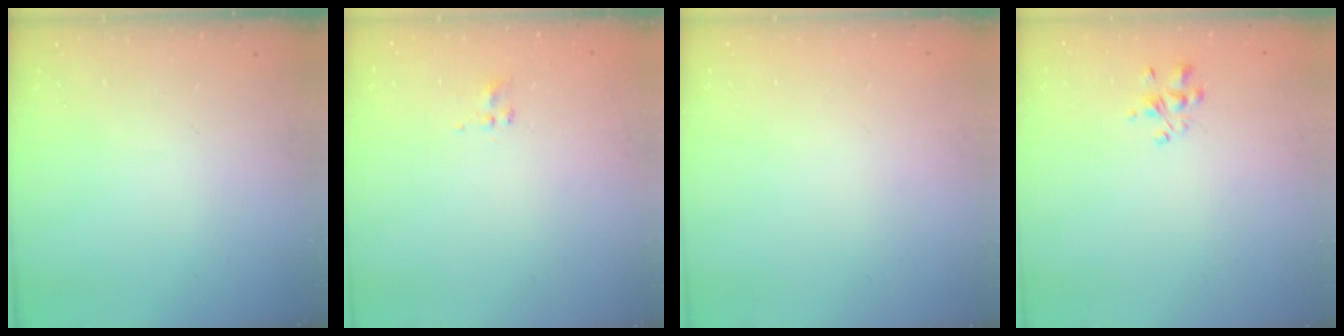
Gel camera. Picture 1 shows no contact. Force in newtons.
{"total": 1.8, "press": 1.5, "slide": 0.9}
{"total": 1.9, "press": 1.9, "slide": 0.2}
{"total": 3.3, "press": 3.2, "slide": 0.8}